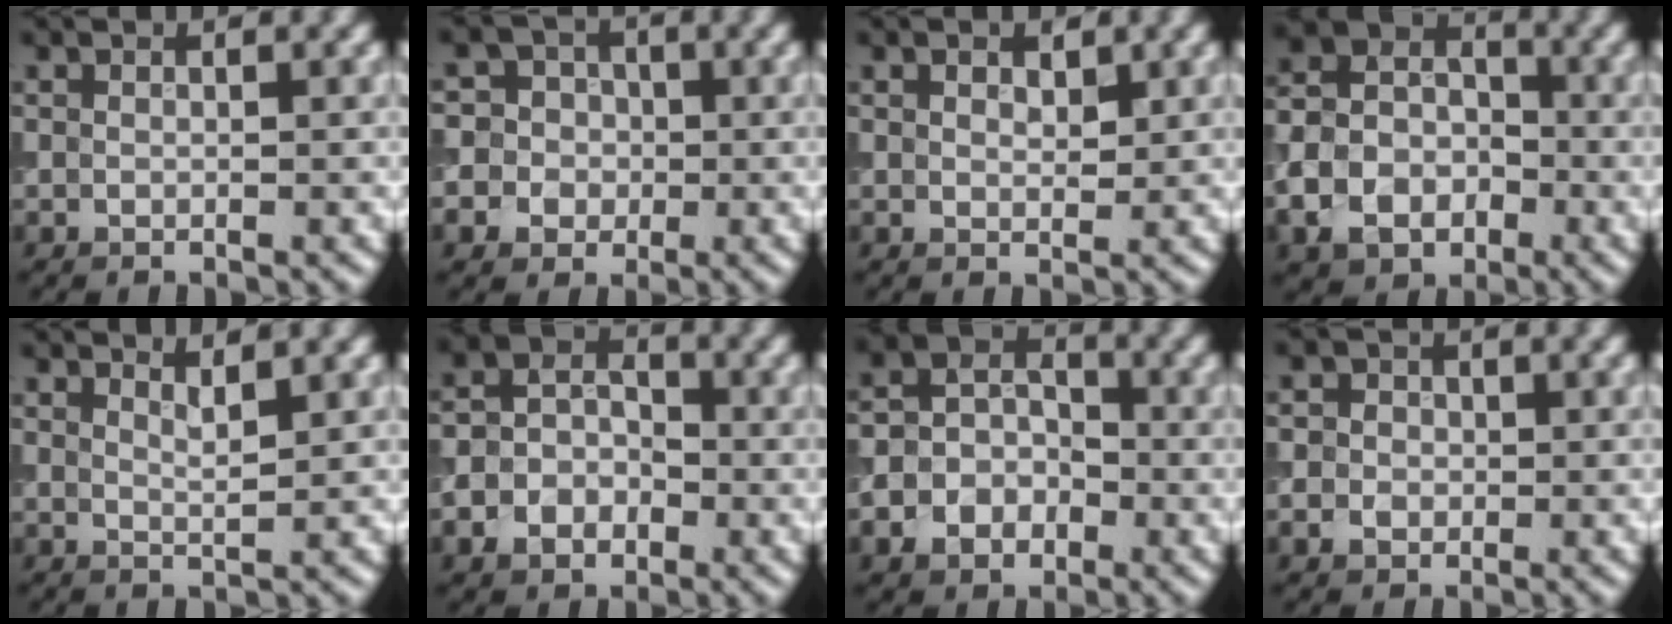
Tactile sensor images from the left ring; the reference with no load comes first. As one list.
[{"total": 8.1, "force": [-0.9, 7.8, 1.9], "torque": [-0.039, 0.020, -0.040]}, {"total": 1.4, "force": [0.7, 0.8, 0.8], "torque": [-0.011, 0.000, 0.015]}, {"total": 7.3, "force": [-2.9, 5.6, 3.6], "torque": [-0.062, -0.004, -0.061]}, {"total": 1.7, "force": [1.2, 0.4, 1.1], "torque": [-0.007, 0.002, 0.017]}, {"total": 4.9, "force": [-2.0, 3.8, 2.4], "torque": [-0.032, 0.001, -0.042]}, {"total": 5.8, "force": [-2.3, 4.6, 2.6], "torque": [-0.024, 0.001, -0.051]}, {"total": 3.3, "force": [-0.3, 3.0, 1.4], "torque": [-0.004, 0.006, -0.026]}]